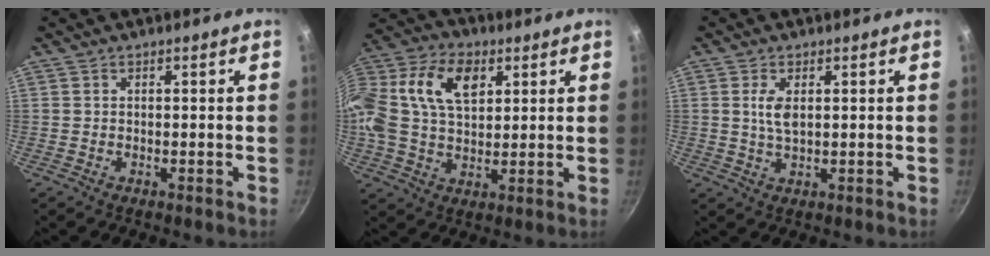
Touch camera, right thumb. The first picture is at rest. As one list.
[{"total": 18.9, "force": [5.3, 12.4, 13.3], "torque": [-0.268, 0.016, 0.084]}, {"total": 3.9, "force": [0.9, 1.8, 3.3], "torque": [-0.063, -0.005, 0.019]}]